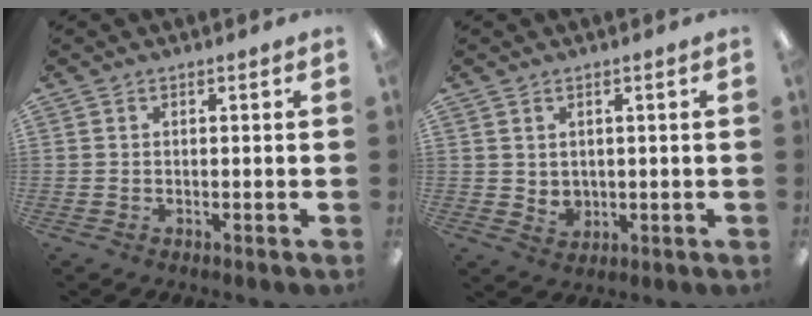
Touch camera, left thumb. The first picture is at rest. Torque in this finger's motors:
{"motor_torque": [-0.16, 0.16, -0.11, 0.00, 0.00]}